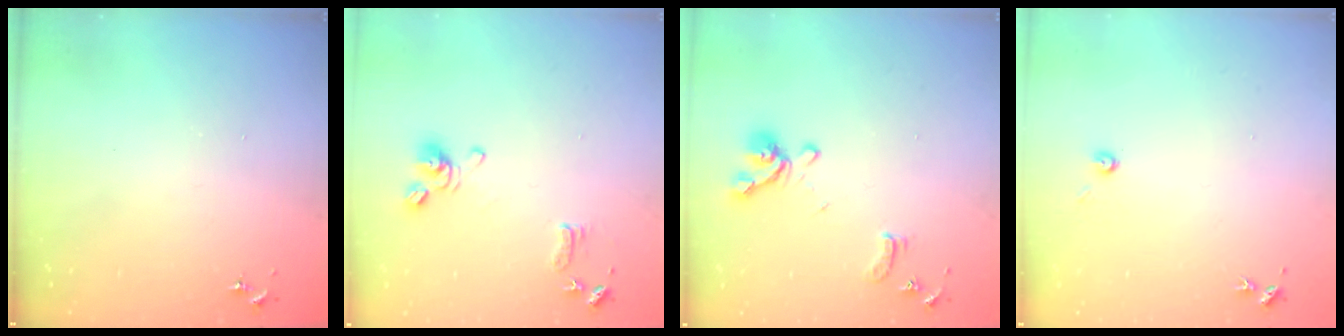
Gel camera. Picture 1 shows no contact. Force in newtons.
{"total": 9.8, "press": 9.7, "slide": 1.7}
{"total": 12.8, "press": 12.7, "slide": 1.4}
{"total": 3.9, "press": 3.9, "slide": 0.5}